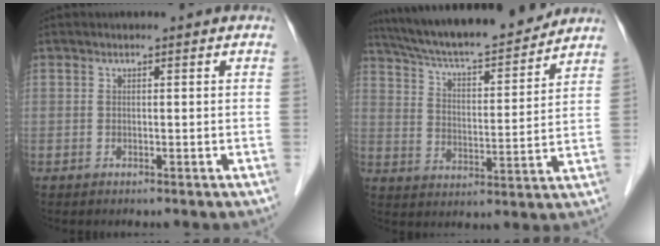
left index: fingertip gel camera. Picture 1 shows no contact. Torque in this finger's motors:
{"motor_torque": [0.16, -0.47, 0.50, 0.06]}